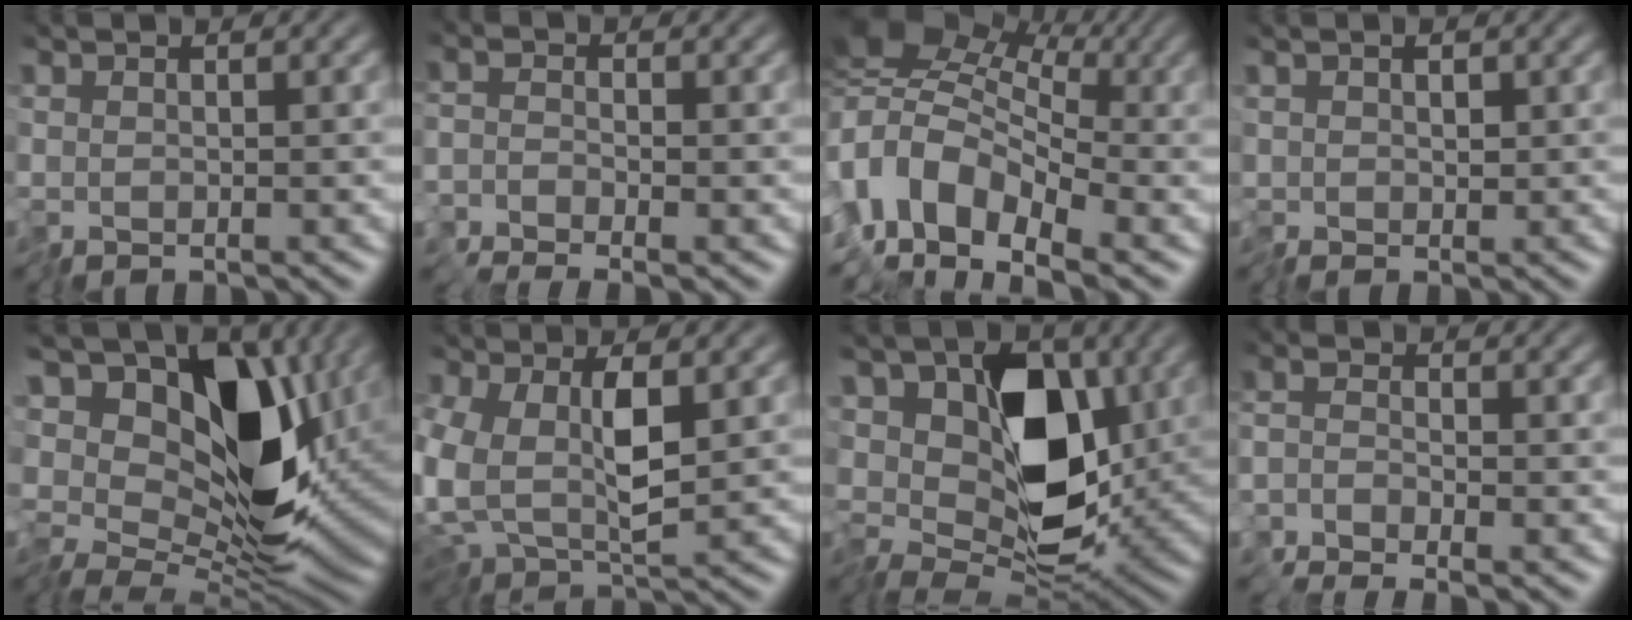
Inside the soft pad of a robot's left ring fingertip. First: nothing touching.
{"total": 1.0, "force": [-1.0, 0.0, -0.1], "torque": [0.002, -0.002, -0.027]}
{"total": 7.2, "force": [-2.5, 4.9, 4.6], "torque": [-0.071, 0.020, -0.068]}
{"total": 1.1, "force": [0.4, 0.9, 0.6], "torque": [-0.015, 0.003, 0.002]}
{"total": 13.7, "force": [3.2, 8.1, 10.6], "torque": [-0.174, 0.008, 0.050]}
{"total": 6.8, "force": [0.1, 3.5, 5.8], "torque": [-0.126, -0.008, 0.003]}
{"total": 10.2, "force": [1.0, 6.2, 8.0], "torque": [-0.115, -0.002, 0.010]}
{"total": 1.2, "force": [-1.2, 0.1, 0.1], "torque": [-0.002, 0.000, -0.034]}